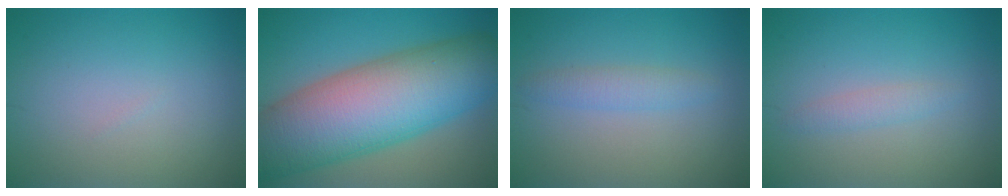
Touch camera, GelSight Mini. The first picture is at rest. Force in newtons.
{"total": 14.3, "press": 14.3, "slide": 0.2}
{"total": 1.8, "press": 1.8, "slide": 0.2}
{"total": 1.3, "press": 1.3, "slide": 0.0}